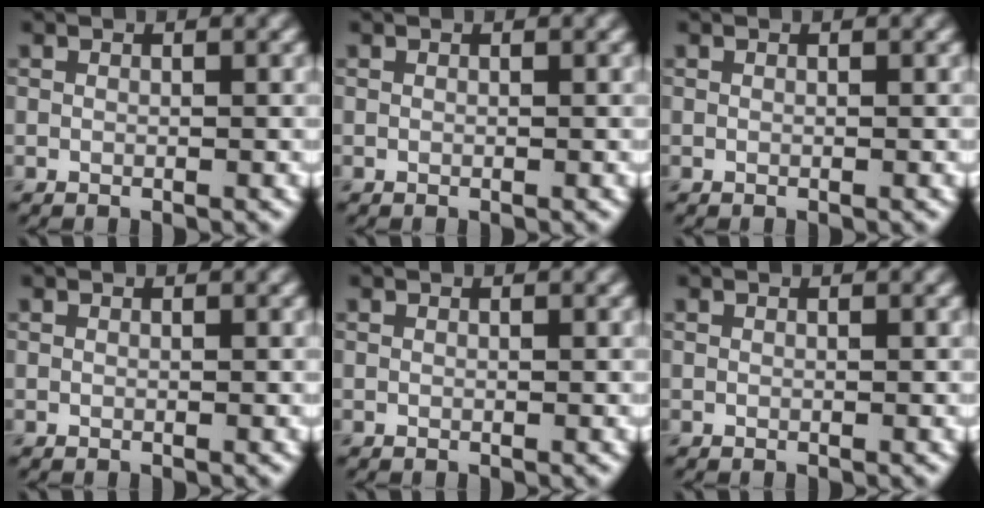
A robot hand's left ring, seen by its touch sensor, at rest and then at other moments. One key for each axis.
{"total": 0.0}
{"total": 0.0}
{"total": 0.0}
{"total": 0.0}
{"total": 0.0}